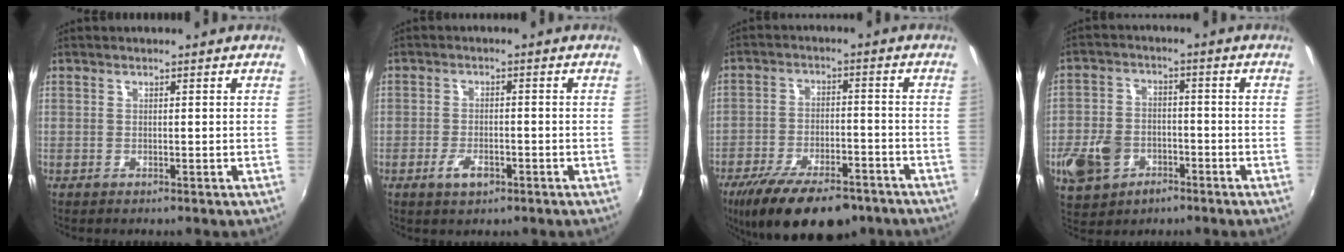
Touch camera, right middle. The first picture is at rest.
{"total": 3.9, "force": [-2.2, 1.9, 2.7], "torque": [-0.059, -0.006, -0.038]}
{"total": 18.8, "force": [-13.6, 7.4, 10.7], "torque": [-0.209, -0.033, -0.204]}
{"total": 10.4, "force": [-4.6, 7.7, 5.3], "torque": [-0.137, 0.004, -0.073]}